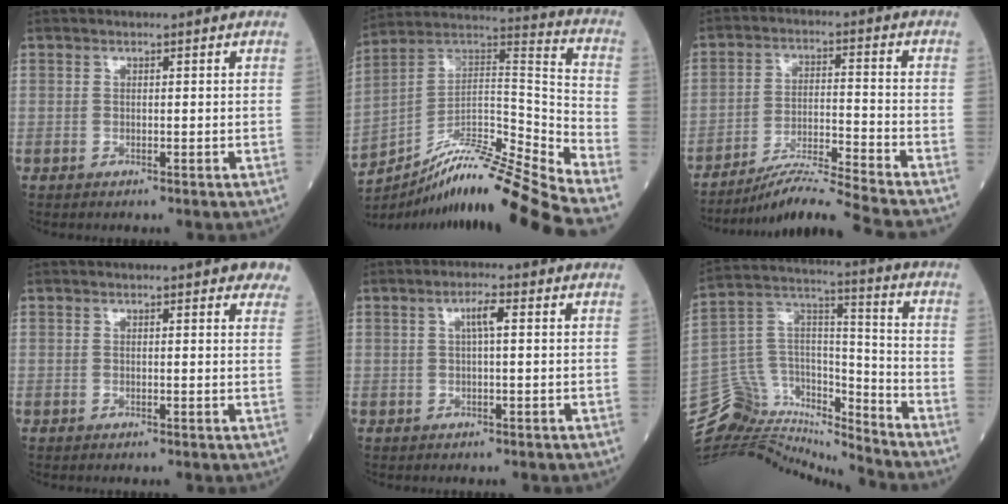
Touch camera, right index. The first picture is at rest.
{"total": 20.7, "force": [-17.3, -2.1, 11.2], "torque": [-0.189, 0.025, -0.306]}
{"total": 12.1, "force": [-11.0, -2.6, 4.2], "torque": [-0.063, -0.009, -0.188]}
{"total": 4.3, "force": [3.1, 1.0, 2.8], "torque": [-0.026, 0.005, 0.022]}
{"total": 2.8, "force": [0.7, 0.2, 2.7], "torque": [-0.049, 0.005, 0.012]}
{"total": 17.4, "force": [-16.9, 3.9, 1.5], "torque": [-0.038, 0.091, -0.289]}